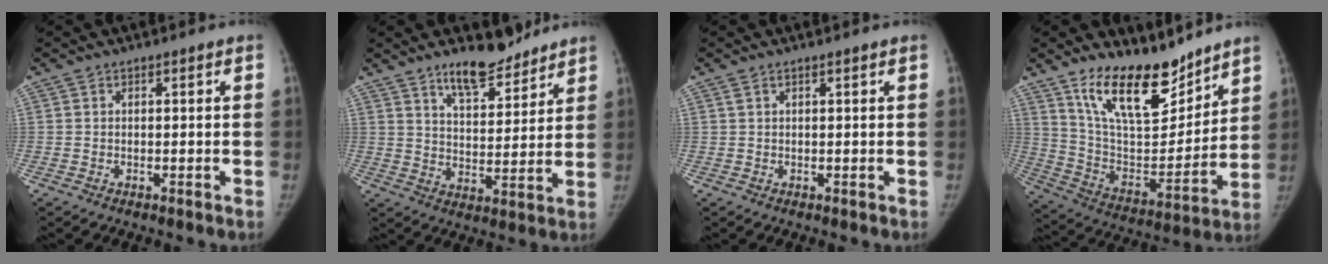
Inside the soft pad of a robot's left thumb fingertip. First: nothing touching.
{"total": 10.3, "force": [8.3, 3.7, 5.0], "torque": [-0.054, -0.059, 0.140]}
{"total": 1.0, "force": [0.7, 0.2, 0.7], "torque": [-0.018, 0.006, 0.016]}
{"total": 19.5, "force": [14.3, 7.9, 10.7], "torque": [-0.135, -0.091, 0.257]}